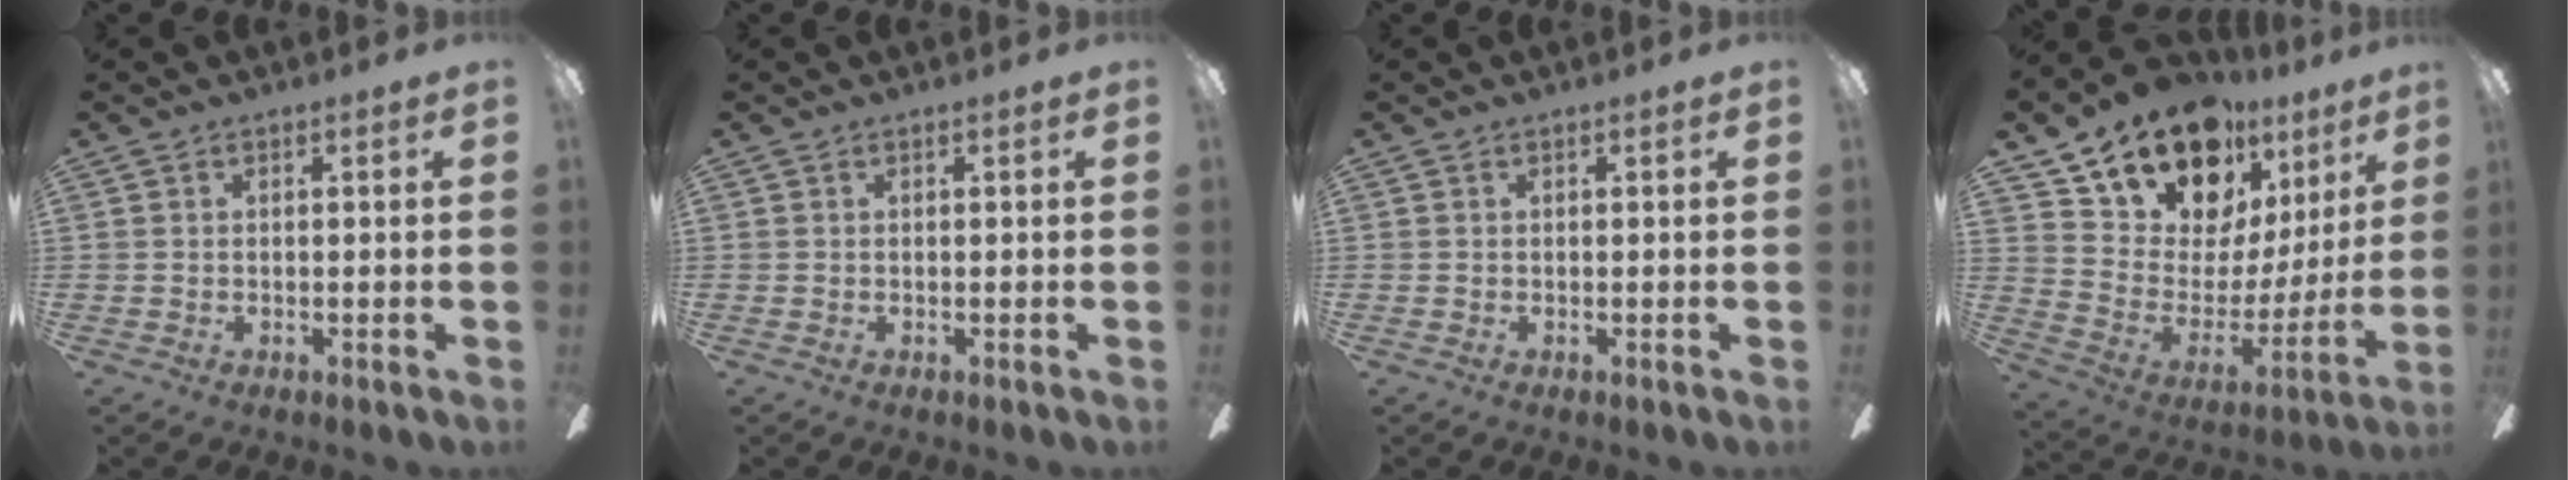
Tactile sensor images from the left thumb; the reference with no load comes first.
{"total": 0.0}
{"total": 0.0}
{"total": 17.8, "force": [14.5, 8.6, 5.7], "torque": [-0.122, -0.104, 0.264]}